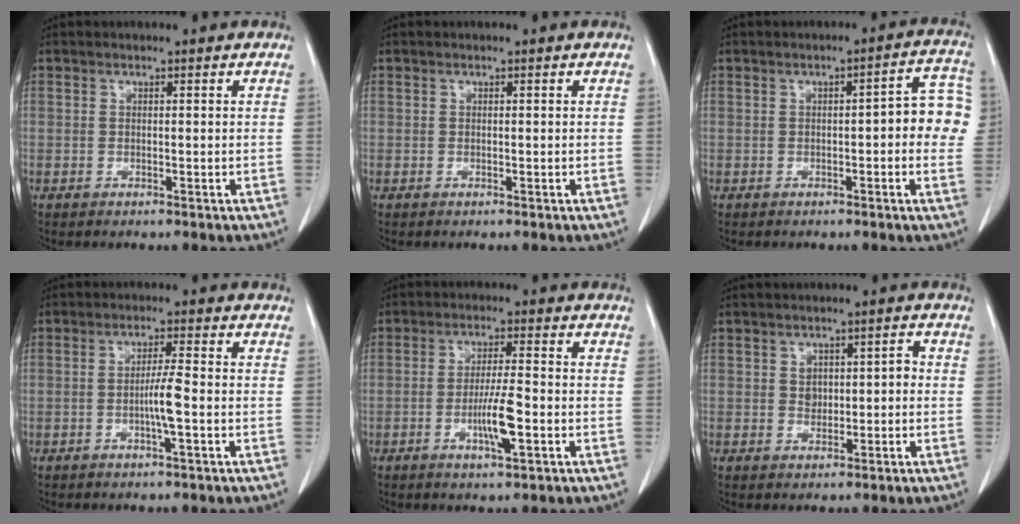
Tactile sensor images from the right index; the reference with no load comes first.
{"total": 0.0}
{"total": 7.6, "force": [0.3, 2.1, 7.3], "torque": [-0.079, 0.028, -0.003]}
{"total": 3.7, "force": [-0.9, -0.2, 3.6], "torque": [-0.066, 0.001, -0.015]}
{"total": 5.9, "force": [-1.8, 0.5, 5.6], "torque": [-0.103, -0.004, -0.030]}
{"total": 3.0, "force": [0.0, 2.1, 2.1], "torque": [-0.025, 0.016, 0.008]}